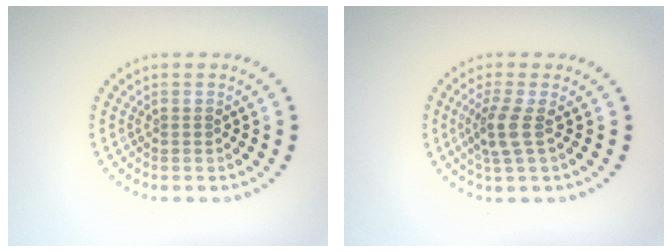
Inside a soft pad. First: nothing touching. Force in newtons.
{"total": 2.4, "press": 1.9, "slide": 1.6}